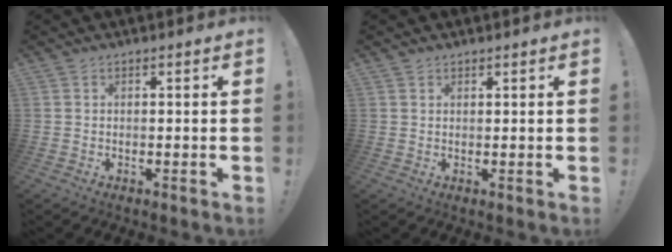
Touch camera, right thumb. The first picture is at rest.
{"total": 0.9, "force": [0.8, 0.3, 0.1], "torque": [0.004, -0.006, 0.015]}